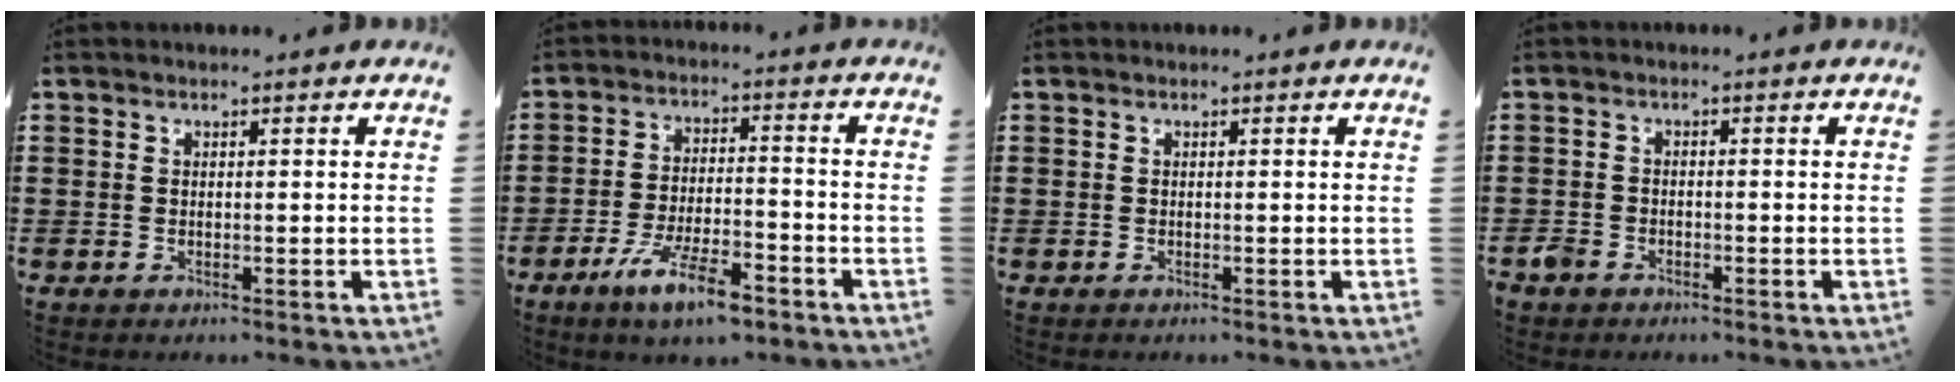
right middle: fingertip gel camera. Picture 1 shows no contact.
{"total": 8.4, "force": [-5.5, 2.1, 6.0], "torque": [-0.120, 0.000, -0.100]}
{"total": 0.0}
{"total": 1.9, "force": [-1.5, 1.1, 0.4], "torque": [-0.018, 0.002, -0.035]}